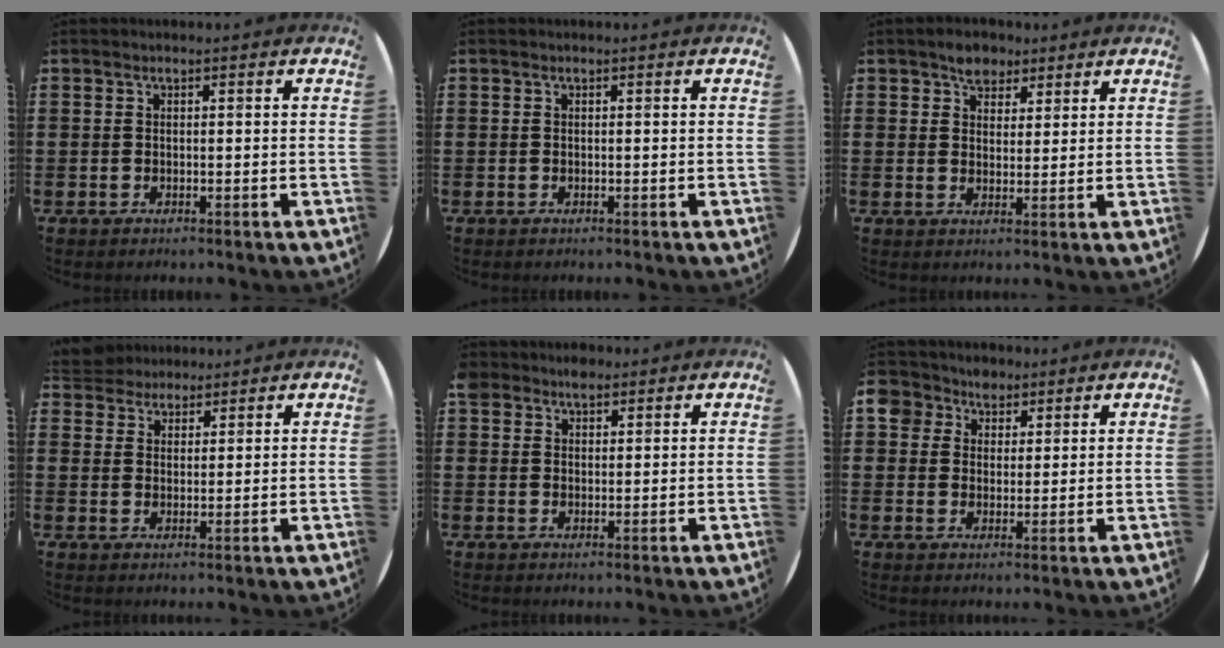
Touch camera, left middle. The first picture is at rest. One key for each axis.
{"total": 0.0}
{"total": 3.6, "fx": 2.9, "fy": 2.2, "fz": 0.6, "tx": -0.002, "ty": 0.002, "tz": 0.052}
{"total": 4.3, "fx": 4.1, "fy": 1.4, "fz": -0.1, "tx": -0.014, "ty": -0.003, "tz": 0.080}
{"total": 2.7, "fx": 2.2, "fy": 1.4, "fz": 0.5, "tx": -0.006, "ty": 0.002, "tz": 0.041}
{"total": 5.1, "fx": 3.2, "fy": 3.9, "fz": 0.6, "tx": -0.026, "ty": 0.010, "tz": 0.059}